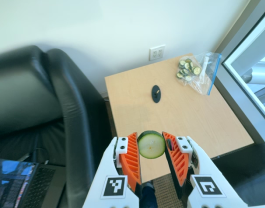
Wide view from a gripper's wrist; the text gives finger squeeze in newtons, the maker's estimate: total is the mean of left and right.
{"total": 8.5, "left": 8.2, "right": 8.8}